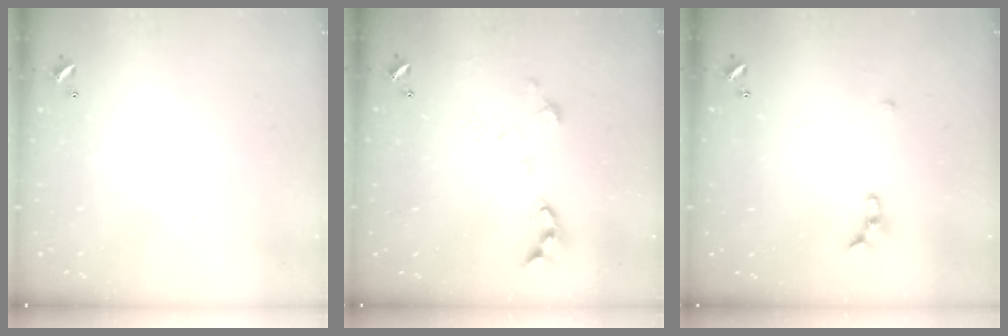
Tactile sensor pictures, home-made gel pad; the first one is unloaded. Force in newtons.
{"total": 0.0}
{"total": 6.7, "press": 6.7, "slide": 0.6}